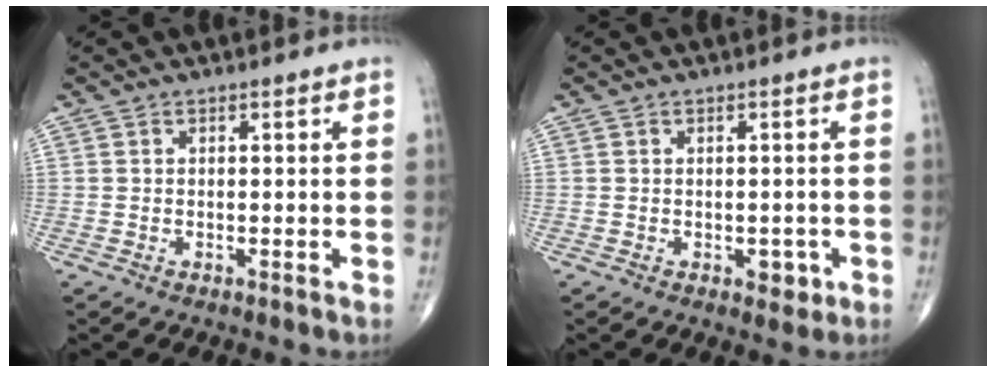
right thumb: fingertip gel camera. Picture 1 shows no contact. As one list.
[{"total": 2.4, "force": [-0.8, 1.6, 1.6], "torque": [-0.005, 0.002, -0.007]}]